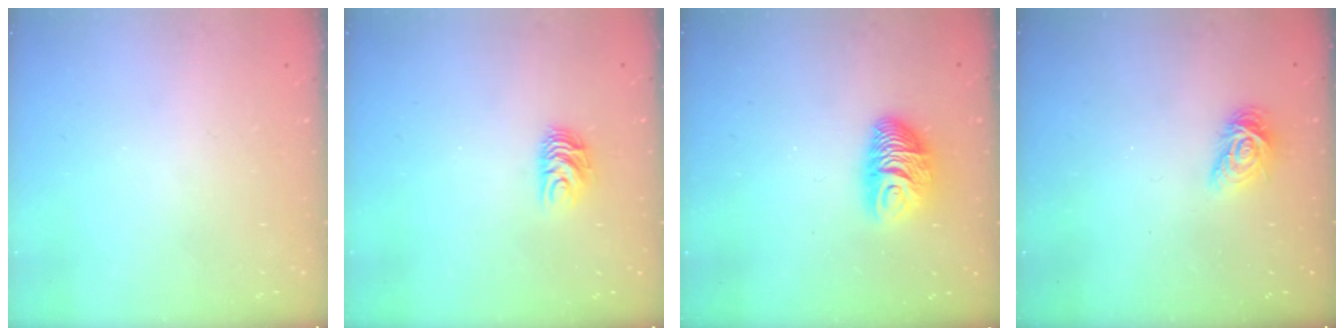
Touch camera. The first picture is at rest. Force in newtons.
{"total": 6.7, "press": 6.6, "slide": 0.6}
{"total": 9.0, "press": 9.0, "slide": 0.5}
{"total": 8.3, "press": 8.3, "slide": 0.3}